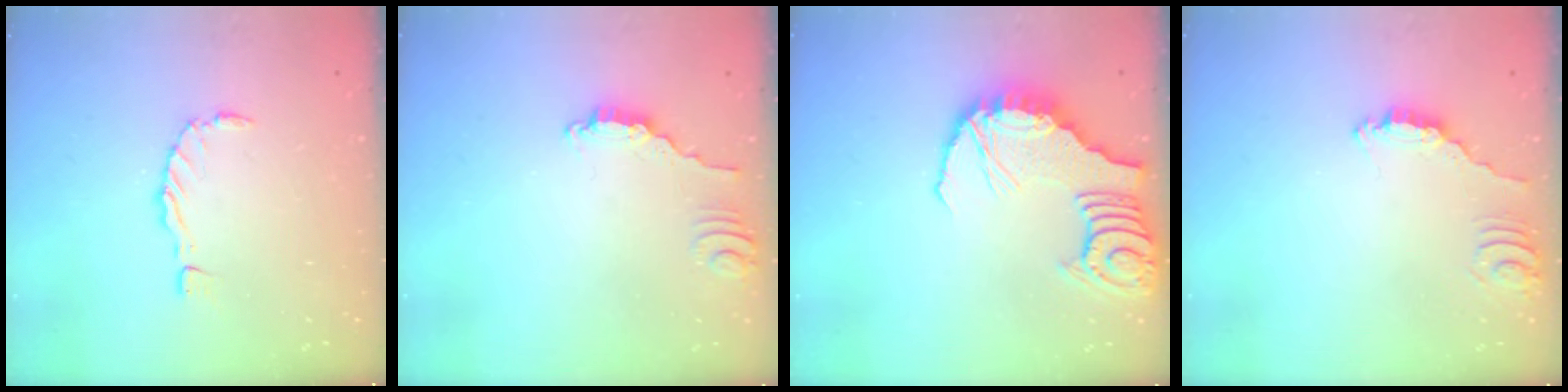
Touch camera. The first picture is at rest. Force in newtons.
{"total": 2.8, "press": 2.8, "slide": 0.2}
{"total": 13.9, "press": 13.8, "slide": 1.8}
{"total": 3.0, "press": 3.0, "slide": 0.2}